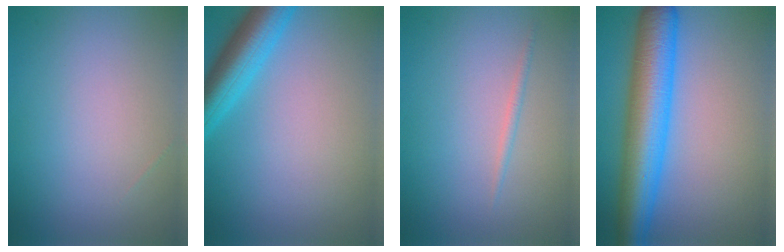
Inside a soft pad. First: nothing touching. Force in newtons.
{"total": 5.3, "press": 5.3, "slide": 0.3}
{"total": 0.7, "press": 0.7, "slide": 0.1}
{"total": 8.8, "press": 8.8, "slide": 0.3}